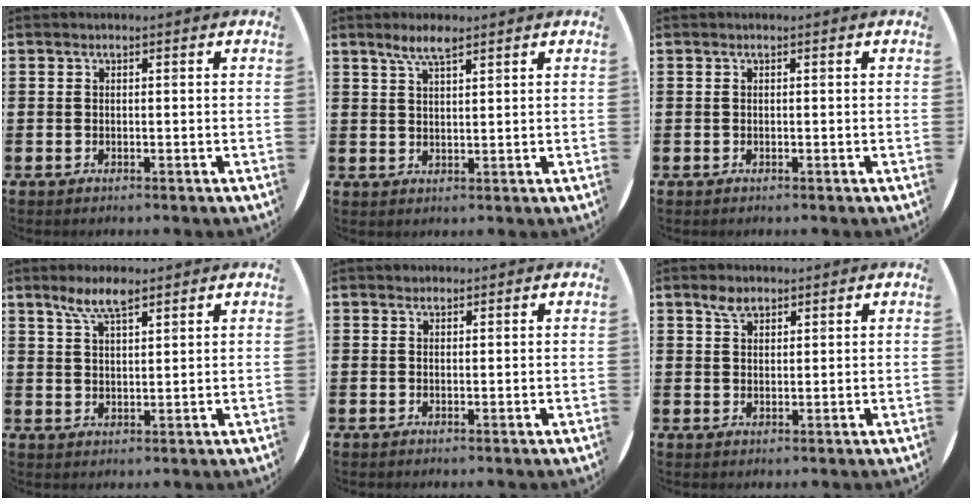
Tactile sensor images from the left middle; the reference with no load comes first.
{"total": 3.8, "force": [2.8, 0.9, 2.4], "torque": [-0.044, 0.003, 0.048]}
{"total": 0.0}
{"total": 5.0, "force": [3.7, 1.4, 3.1], "torque": [-0.068, 0.003, 0.066]}
{"total": 0.7, "force": [0.6, 0.3, -0.1], "torque": [0.001, 0.003, 0.012]}
{"total": 2.5, "force": [1.9, 1.3, 0.9], "torque": [-0.012, 0.001, 0.035]}